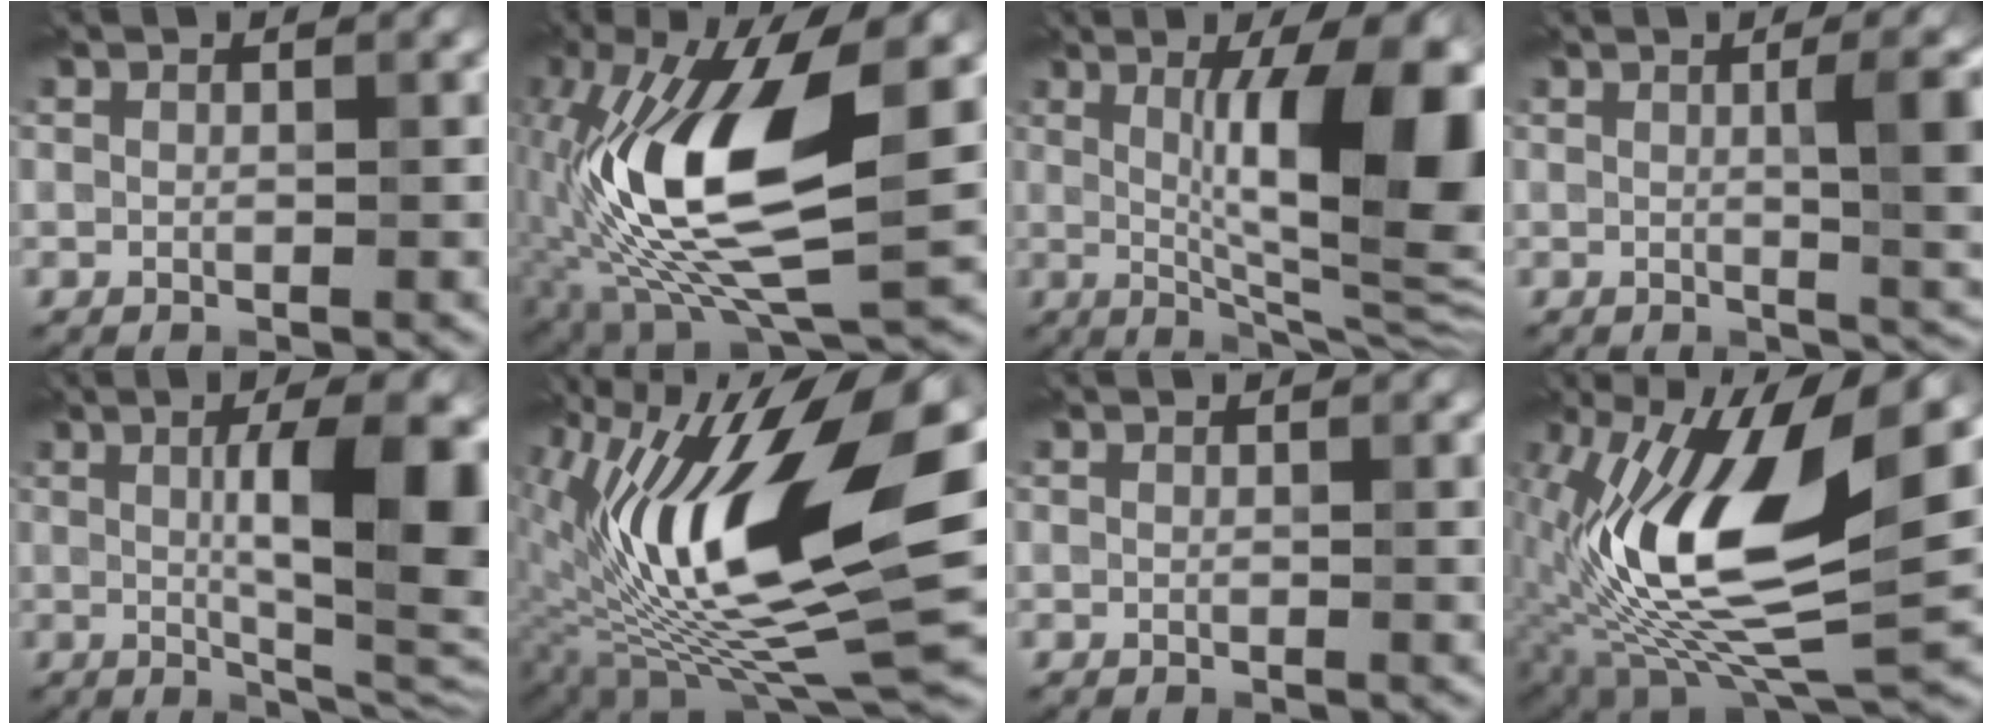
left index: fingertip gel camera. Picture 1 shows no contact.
{"total": 12.9, "force": [-0.6, 4.9, 11.9], "torque": [-0.235, 0.003, -0.019]}
{"total": 13.4, "force": [1.7, 3.3, 12.9], "torque": [-0.169, 0.004, 0.026]}
{"total": 7.1, "force": [0.5, 1.9, 6.9], "torque": [-0.077, 0.004, 0.007]}
{"total": 12.0, "force": [1.3, 3.0, 11.5], "torque": [-0.148, 0.000, 0.021]}
{"total": 16.9, "force": [1.4, 6.5, 15.5], "torque": [-0.277, 0.007, 0.018]}
{"total": 1.1, "force": [0.1, 0.2, 1.0], "torque": [-0.014, -0.001, 0.002]}
{"total": 14.6, "force": [0.5, 5.8, 13.4], "torque": [-0.257, -0.006, -0.003]}